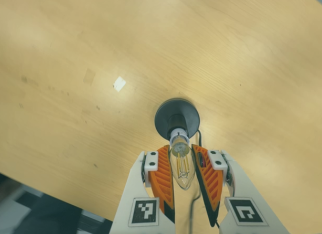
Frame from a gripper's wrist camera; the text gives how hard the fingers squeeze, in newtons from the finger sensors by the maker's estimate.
{"total": 13.0, "left": 12.2, "right": 13.7}